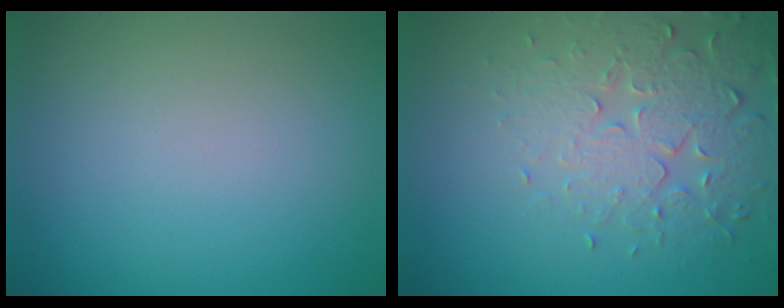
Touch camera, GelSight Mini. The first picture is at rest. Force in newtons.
{"total": 4.2, "press": 4.2, "slide": 0.5}